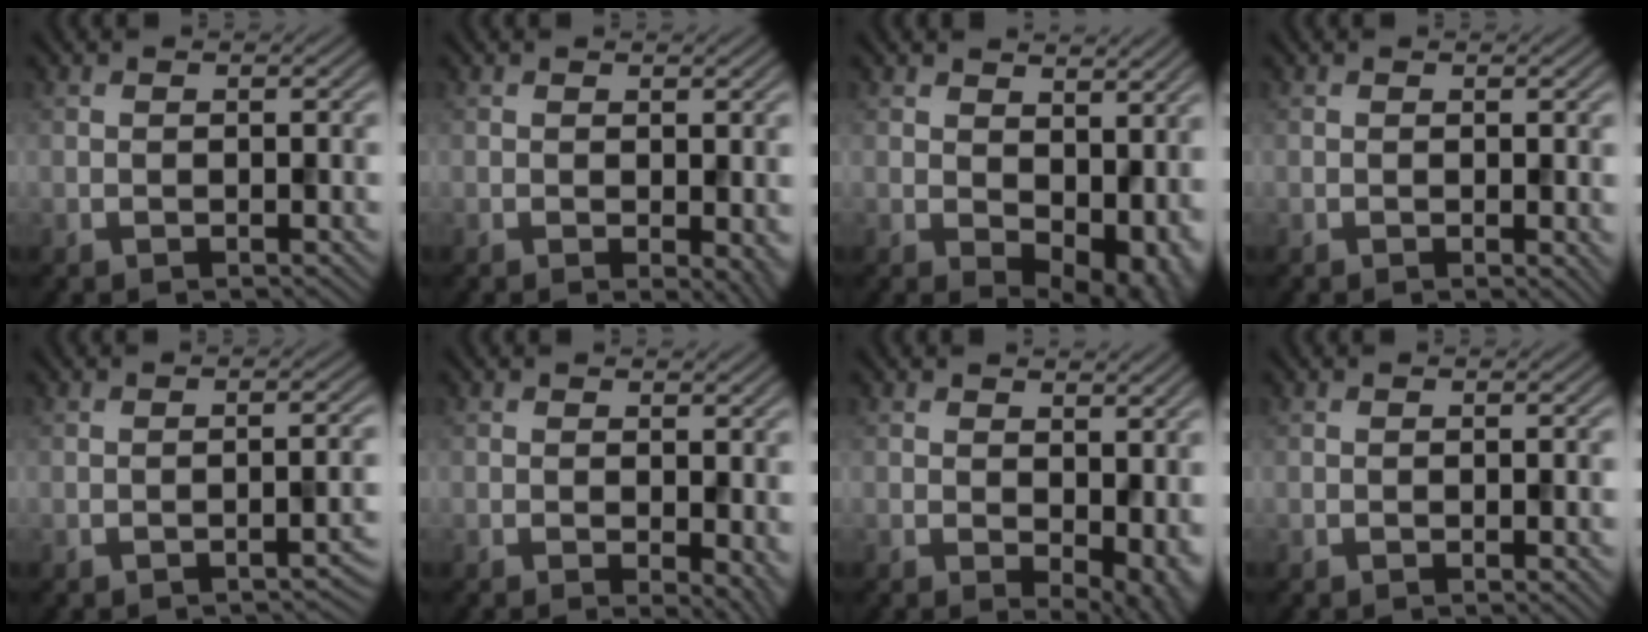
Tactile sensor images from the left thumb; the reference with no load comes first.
{"total": 2.3, "force": [-0.2, 1.1, 2.0], "torque": [-0.021, -0.008, 0.000]}
{"total": 9.0, "force": [1.2, 5.8, 6.8], "torque": [-0.101, -0.026, 0.035]}
{"total": 0.8, "force": [0.2, 0.2, 0.8], "torque": [-0.007, -0.004, 0.001]}
{"total": 2.4, "force": [-1.5, 0.5, 1.8], "torque": [-0.021, 0.005, -0.025]}
{"total": 4.0, "force": [-0.3, 2.0, 3.4], "torque": [-0.040, -0.012, 0.003]}
{"total": 6.1, "force": [0.3, 3.6, 4.9], "torque": [-0.064, -0.017, 0.013]}
{"total": 0.7, "force": [-0.2, 0.1, 0.7], "torque": [-0.009, -0.003, -0.002]}